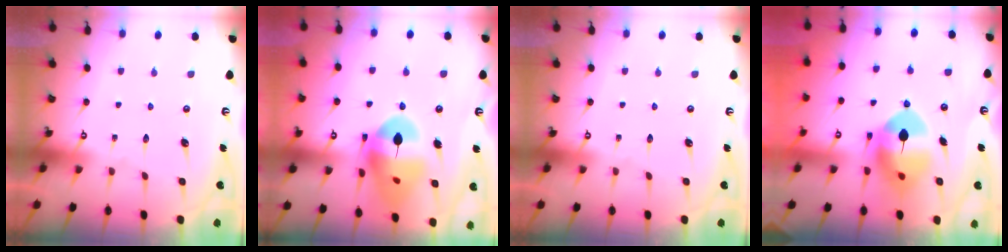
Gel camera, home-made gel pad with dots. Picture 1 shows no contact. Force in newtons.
{"total": 17.1, "press": 16.9, "slide": 2.2}
{"total": 0.0}
{"total": 12.0, "press": 11.8, "slide": 2.2}